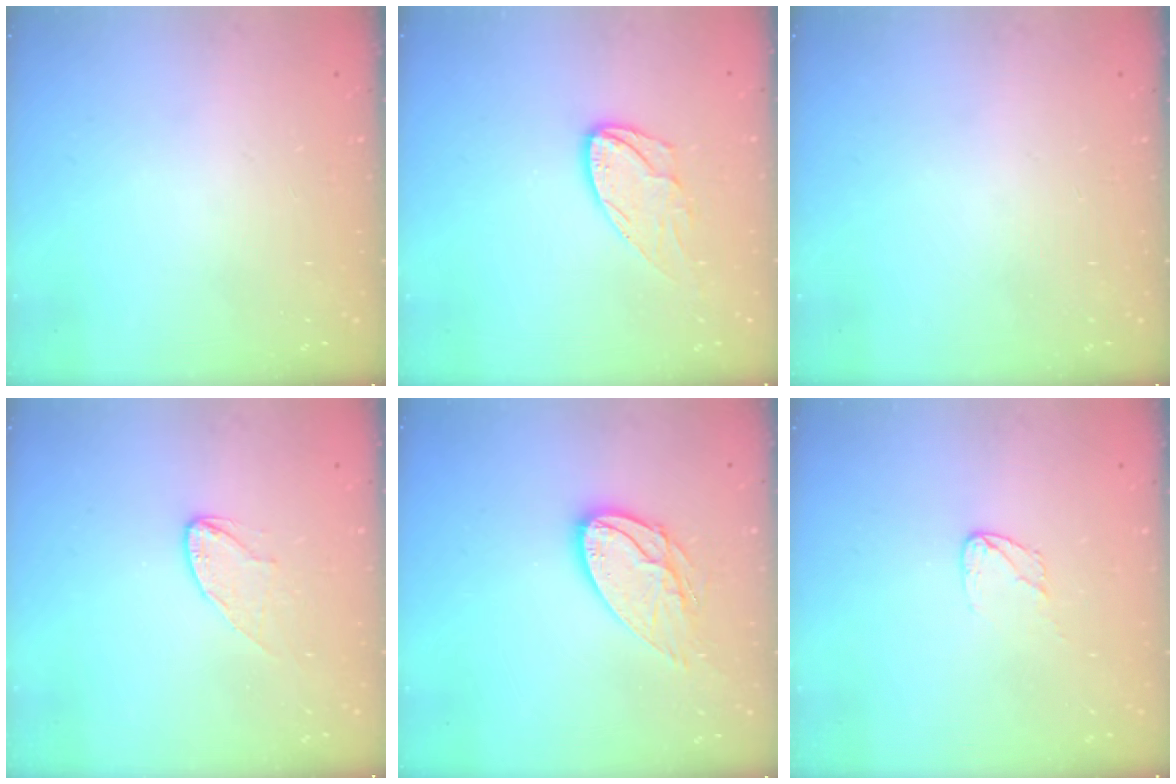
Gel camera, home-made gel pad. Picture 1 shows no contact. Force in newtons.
{"total": 9.3, "press": 9.3, "slide": 0.5}
{"total": 0.0}
{"total": 6.8, "press": 6.8, "slide": 0.6}
{"total": 12.9, "press": 12.9, "slide": 1.0}
{"total": 4.8, "press": 4.8, "slide": 0.4}